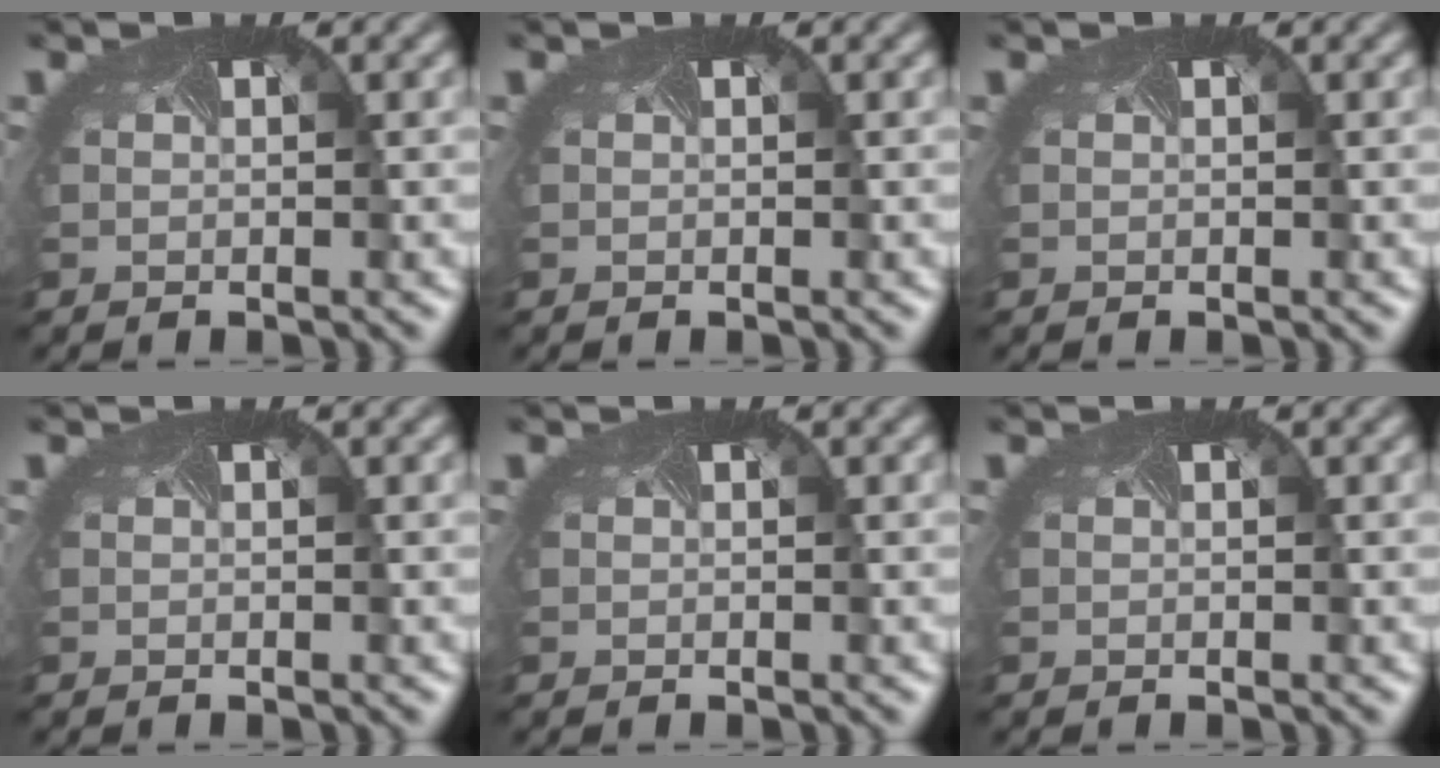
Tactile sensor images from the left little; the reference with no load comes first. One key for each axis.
{"total": 0.0}
{"total": 0.0}
{"total": 0.0}
{"total": 0.0}
{"total": 0.0}